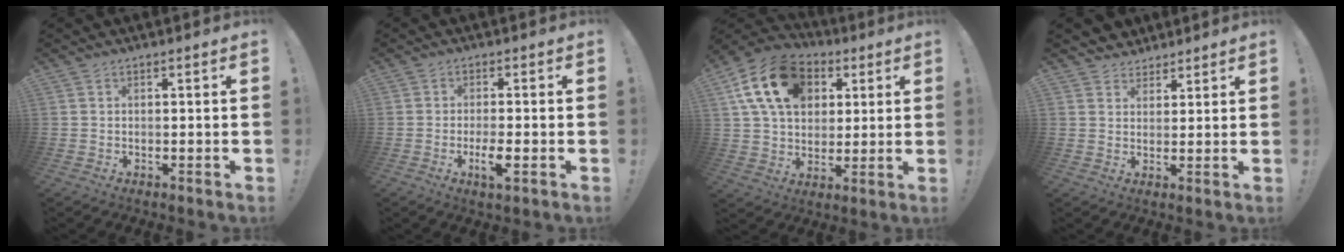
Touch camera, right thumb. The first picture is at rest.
{"total": 5.3, "force": [-2.1, 0.9, 4.8], "torque": [-0.091, -0.004, -0.035]}
{"total": 19.6, "force": [7.2, 14.1, 11.7], "torque": [-0.192, -0.012, 0.137]}
{"total": 4.3, "force": [3.2, 2.8, -0.3], "torque": [-0.002, -0.022, 0.062]}